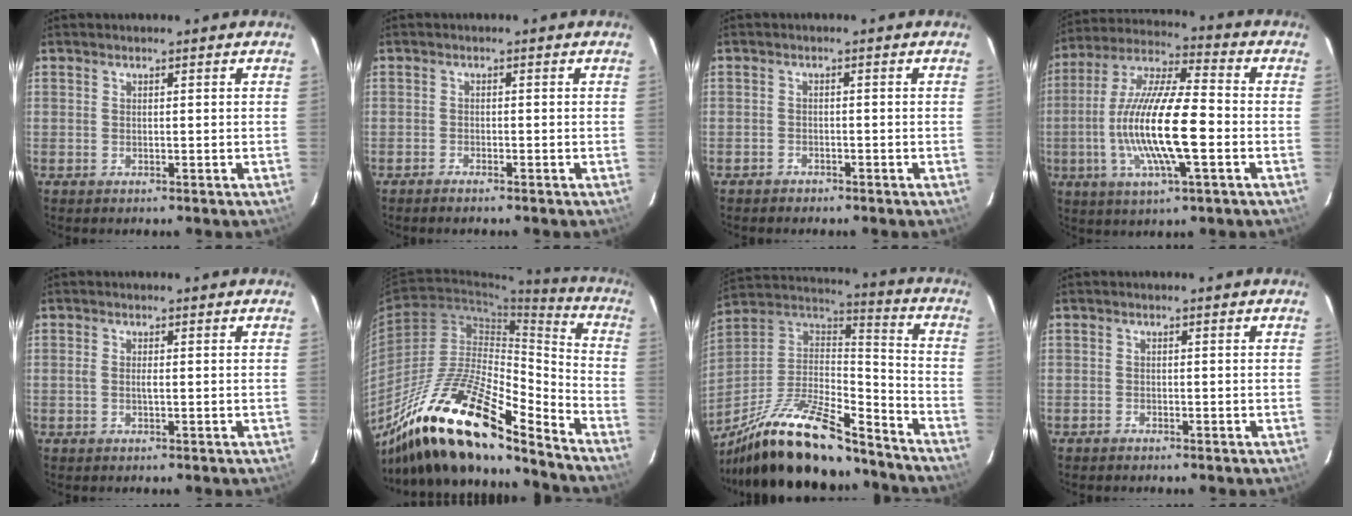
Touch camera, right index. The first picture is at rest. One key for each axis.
{"total": 1.3, "fx": -1.2, "fy": 0.1, "fz": 0.4, "tx": -0.019, "ty": -0.001, "tz": -0.027}
{"total": 1.9, "fx": -1.6, "fy": 1.0, "fz": 0.0, "tx": -0.010, "ty": 0.004, "tz": -0.028}
{"total": 17.2, "fx": -3.6, "fy": 3.3, "fz": 16.5, "tx": -0.322, "ty": -0.007, "tz": -0.071}
{"total": 1.1, "fx": -0.2, "fy": 0.2, "fz": 1.1, "tx": -0.023, "ty": 0.001, "tz": -0.005}
{"total": 24.4, "fx": -17.6, "fy": 6.2, "fz": 15.6, "tx": -0.282, "ty": -0.022, "tz": -0.315}
{"total": 27.4, "fx": -20.7, "fy": 8.4, "fz": 15.9, "tx": -0.300, "ty": -0.020, "tz": -0.335}
{"total": 0.8, "fx": -0.8, "fy": 0.3, "fz": -0.1, "tx": -0.004, "ty": 0.003, "tz": -0.015}